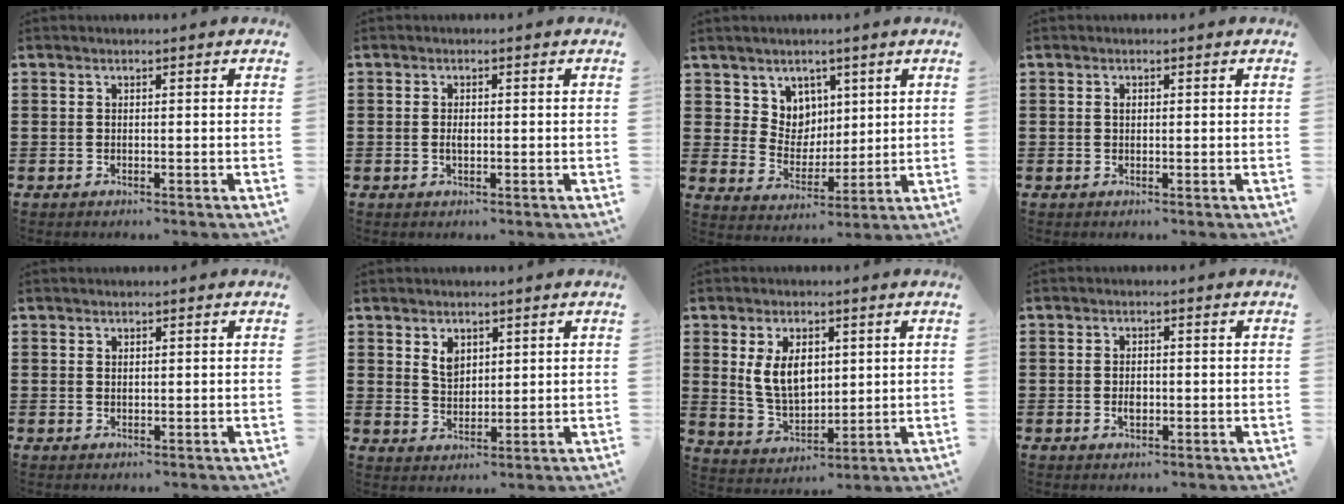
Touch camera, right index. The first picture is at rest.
{"total": 1.5, "force": [-0.1, 0.8, 1.3], "torque": [-0.027, 0.003, -0.003]}
{"total": 6.2, "force": [3.8, 4.9, 0.1], "torque": [-0.039, -0.009, 0.074]}
{"total": 0.7, "force": [0.2, 0.5, 0.5], "torque": [-0.011, 0.002, 0.004]}
{"total": 0.7, "force": [0.5, 0.4, 0.2], "torque": [-0.006, 0.002, 0.011]}
{"total": 3.3, "force": [1.9, 2.1, 1.6], "torque": [-0.033, 0.002, 0.033]}
{"total": 7.4, "force": [1.8, 4.5, 5.6], "torque": [-0.120, 0.007, 0.030]}
{"total": 2.1, "force": [-0.3, 1.2, 1.7], "torque": [-0.025, 0.000, -0.008]}